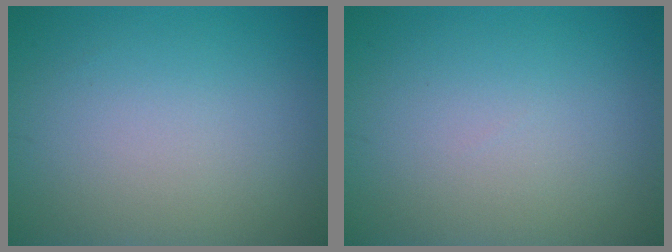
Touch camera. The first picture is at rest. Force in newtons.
{"total": 0.0}